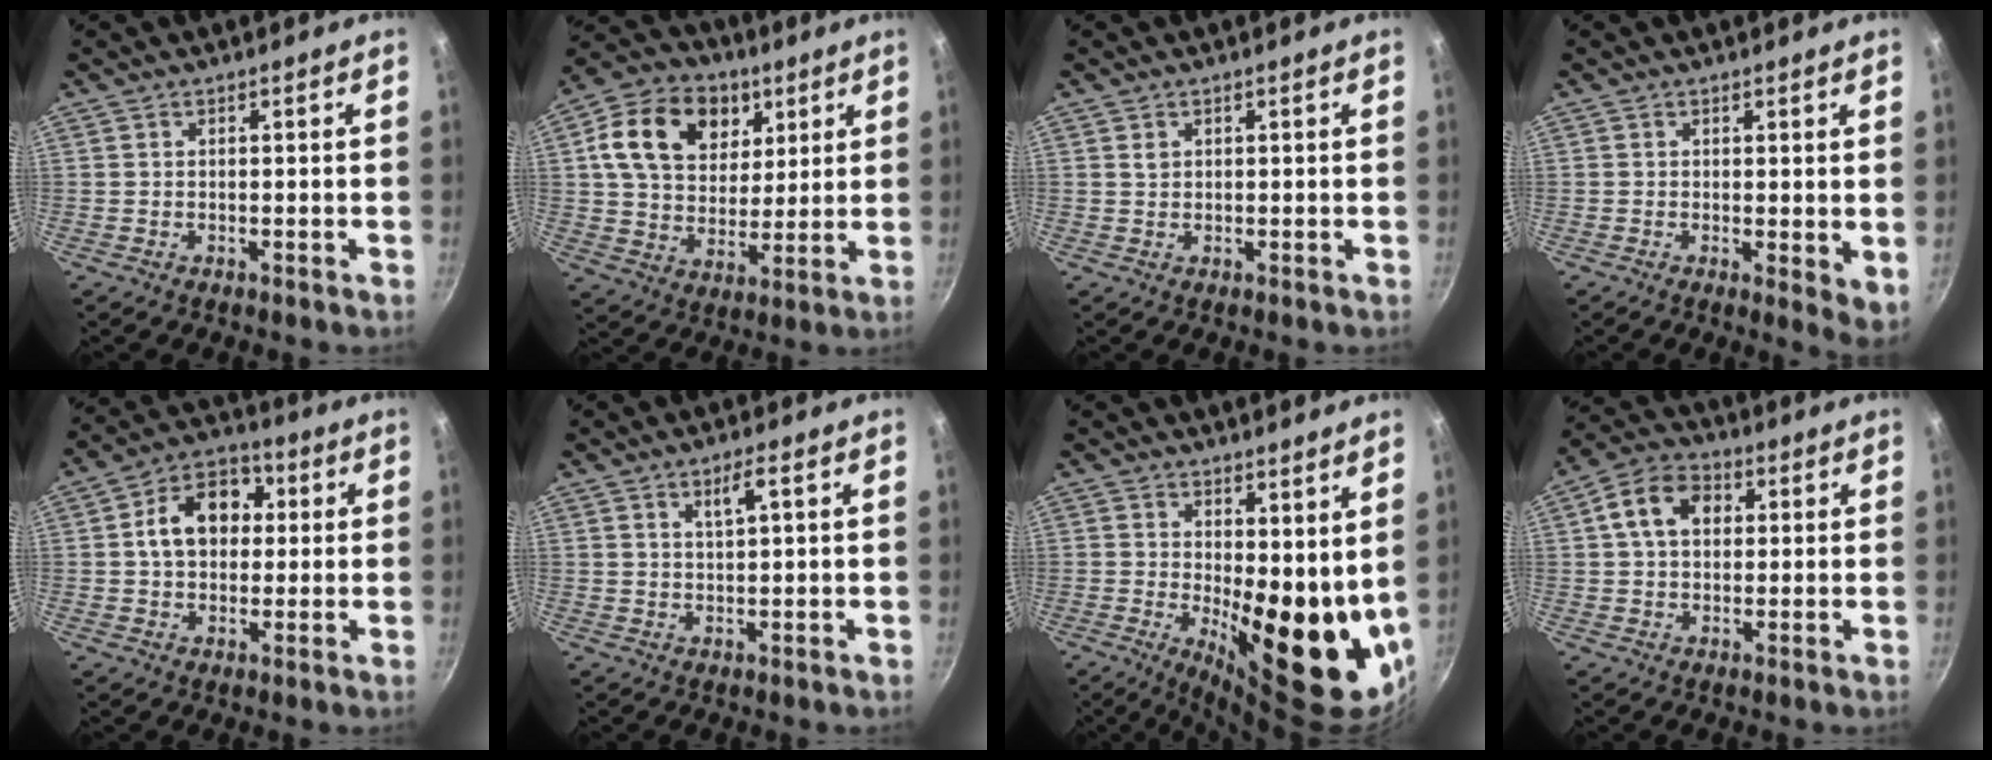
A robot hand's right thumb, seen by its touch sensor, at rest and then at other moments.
{"total": 17.6, "force": [6.4, 13.1, 10.0], "torque": [-0.151, -0.008, 0.101]}
{"total": 1.0, "force": [0.4, 0.7, 0.5], "torque": [-0.007, 0.000, 0.009]}
{"total": 4.4, "force": [0.7, 1.9, 3.9], "torque": [-0.046, -0.012, 0.009]}
{"total": 12.1, "force": [1.7, 9.1, 7.8], "torque": [-0.085, 0.023, 0.011]}
{"total": 3.3, "force": [1.3, 0.7, 2.9], "torque": [-0.049, 0.004, 0.028]}
{"total": 16.8, "force": [2.6, 7.0, 15.0], "torque": [-0.163, -0.044, 0.052]}
{"total": 9.6, "force": [2.1, 7.0, 6.2], "torque": [-0.087, 0.017, 0.021]}